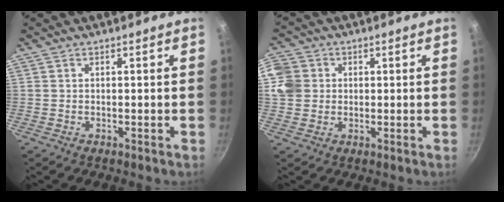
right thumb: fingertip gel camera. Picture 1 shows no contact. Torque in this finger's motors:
{"motor_torque": [0.19, 1.52, 0.29, -0.09, 0.04]}